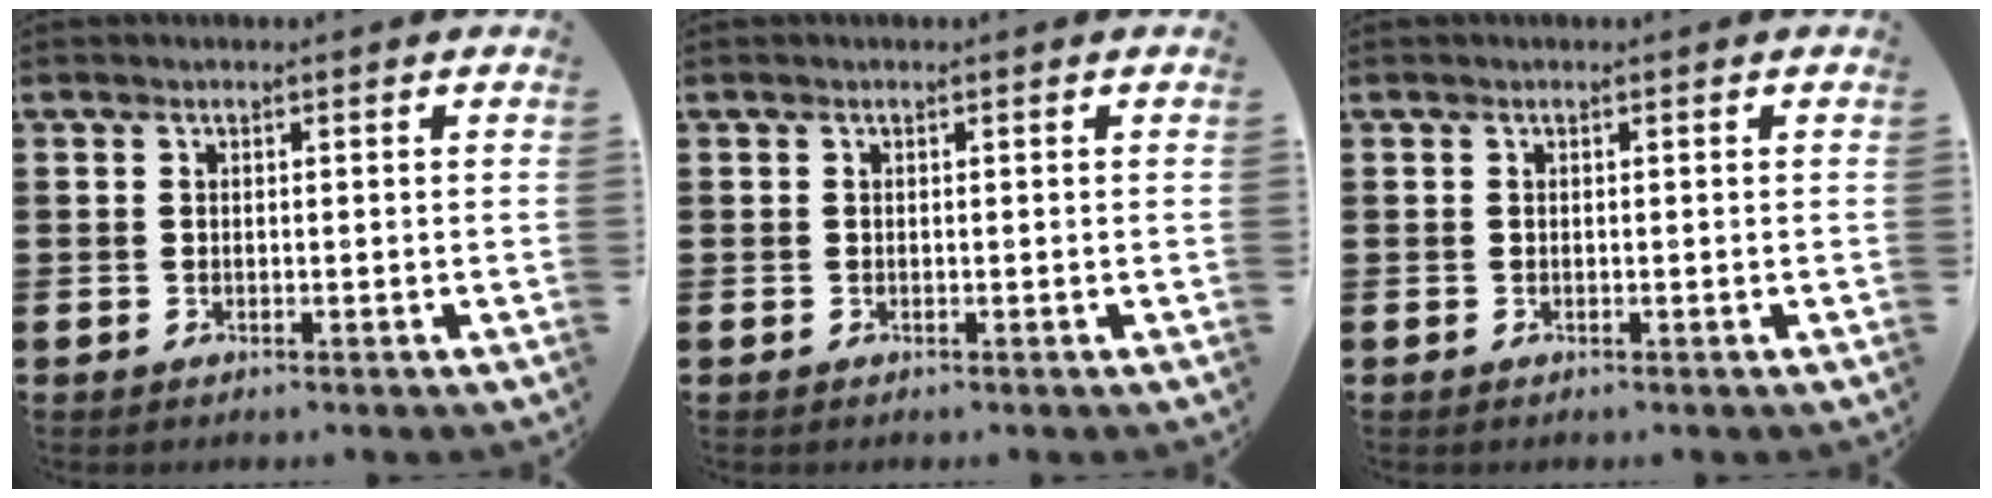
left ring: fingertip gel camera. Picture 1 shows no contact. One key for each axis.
{"total": 0.0}
{"total": 0.0}